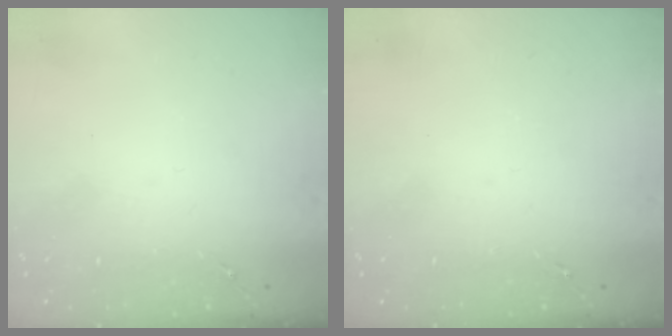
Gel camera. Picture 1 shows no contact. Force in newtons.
{"total": 0.0}